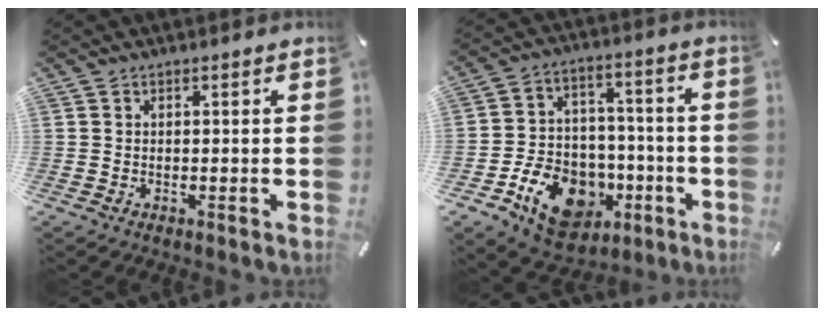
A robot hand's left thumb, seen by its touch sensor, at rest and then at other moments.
{"total": 16.2, "force": [-7.2, 11.8, 8.5], "torque": [-0.118, 0.048, -0.114]}